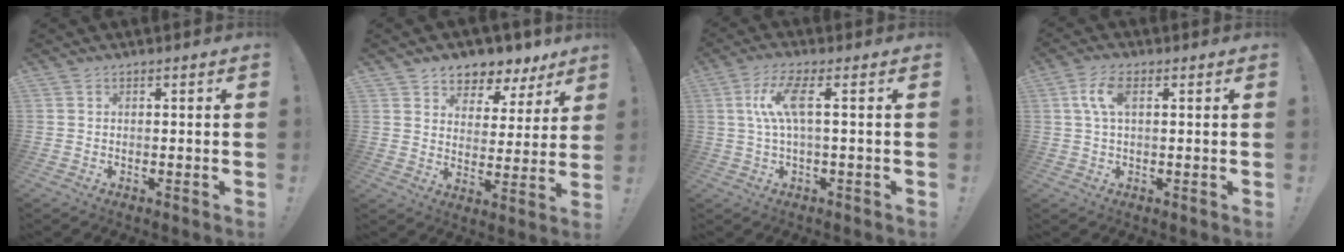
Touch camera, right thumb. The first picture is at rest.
{"total": 6.6, "force": [4.8, 4.4, 1.1], "torque": [-0.005, -0.048, 0.090]}
{"total": 9.3, "force": [1.6, 2.0, 8.9], "torque": [-0.171, -0.004, 0.023]}
{"total": 6.4, "force": [1.7, 2.9, 5.4], "torque": [-0.106, 0.005, 0.029]}